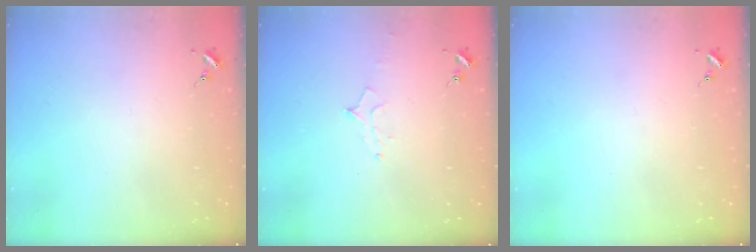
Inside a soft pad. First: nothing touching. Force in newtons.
{"total": 7.4, "press": 7.3, "slide": 1.1}
{"total": 0.0}